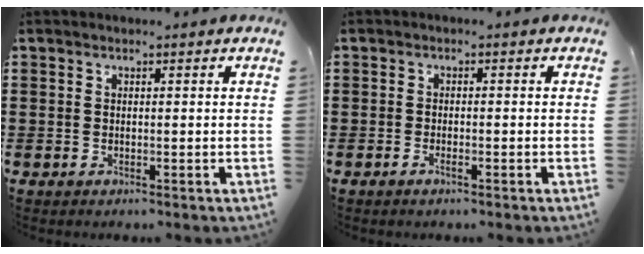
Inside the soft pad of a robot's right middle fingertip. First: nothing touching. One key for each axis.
{"total": 1.0, "fx": -0.6, "fy": 0.1, "fz": 0.8, "tx": -0.017, "ty": -0.005, "tz": -0.008}